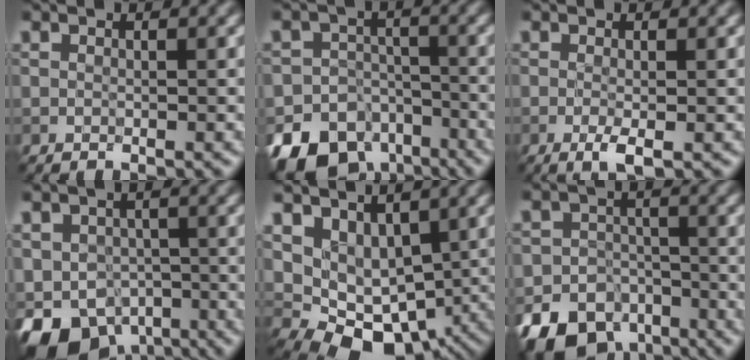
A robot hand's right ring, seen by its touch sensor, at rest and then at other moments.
{"total": 13.0, "force": [-9.0, 8.7, 3.8], "torque": [-0.065, -0.038, -0.134]}
{"total": 1.7, "force": [-0.5, 0.3, 1.6], "torque": [-0.030, -0.005, -0.011]}
{"total": 8.7, "force": [-4.7, 6.1, 4.1], "torque": [-0.076, -0.025, -0.084]}
{"total": 6.9, "force": [0.4, 5.5, 4.1], "torque": [-0.064, -0.022, 0.023]}
{"total": 11.7, "force": [-8.1, 7.6, 3.6], "torque": [-0.060, -0.033, -0.128]}